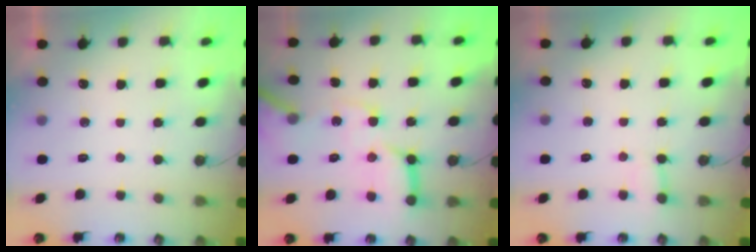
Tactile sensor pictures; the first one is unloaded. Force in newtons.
{"total": 16.7, "press": 16.5, "slide": 2.1}
{"total": 2.9, "press": 2.9, "slide": 0.3}